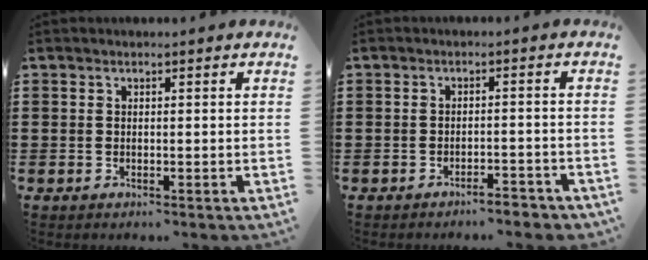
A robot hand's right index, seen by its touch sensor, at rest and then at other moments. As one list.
[{"total": 2.7, "force": [-2.6, 0.1, 0.7], "torque": [-0.016, 0.001, -0.054]}]